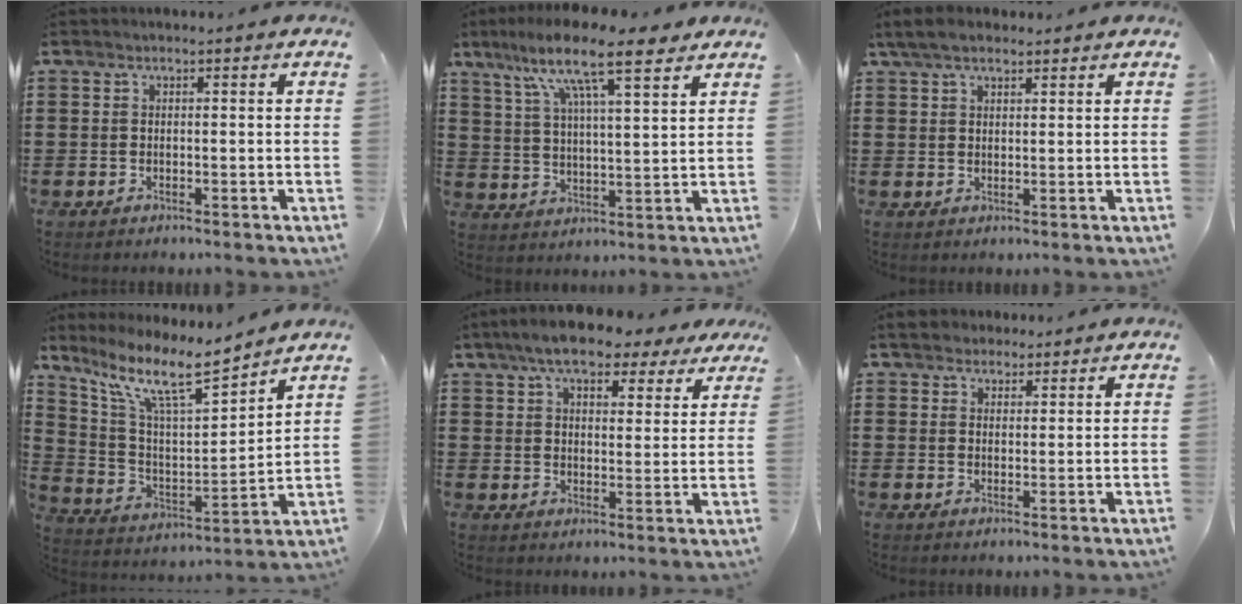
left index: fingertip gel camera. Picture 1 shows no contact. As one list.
[{"total": 11.8, "force": [8.4, 2.4, 7.9], "torque": [-0.161, -0.025, 0.141]}, {"total": 3.9, "force": [2.9, 1.5, 2.2], "torque": [-0.049, 0.004, 0.054]}, {"total": 11.2, "force": [8.3, 2.2, 7.3], "torque": [-0.162, -0.043, 0.139]}, {"total": 7.8, "force": [6.4, 2.3, 3.7], "torque": [-0.088, -0.008, 0.118]}, {"total": 3.0, "force": [2.7, 1.4, 0.1], "torque": [-0.013, 0.003, 0.051]}]